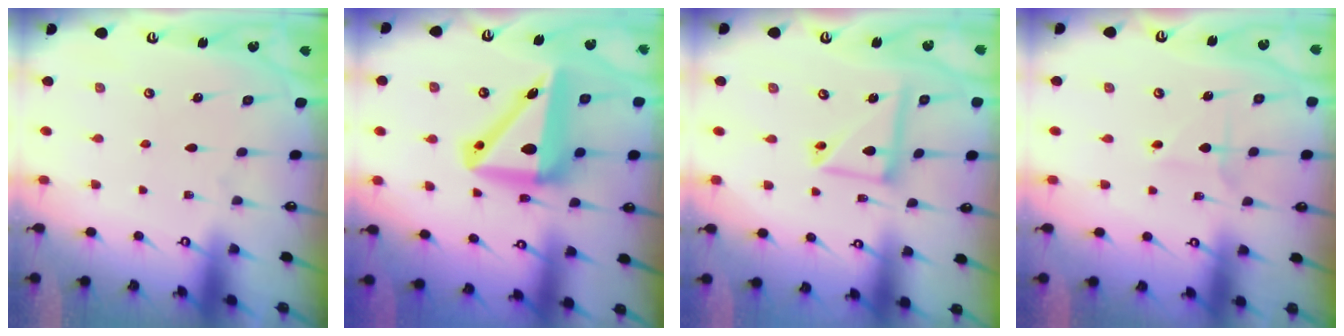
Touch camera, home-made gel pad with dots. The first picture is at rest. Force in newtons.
{"total": 14.4, "press": 14.0, "slide": 3.0}
{"total": 10.2, "press": 10.2, "slide": 0.8}
{"total": 2.5, "press": 2.5, "slide": 0.2}